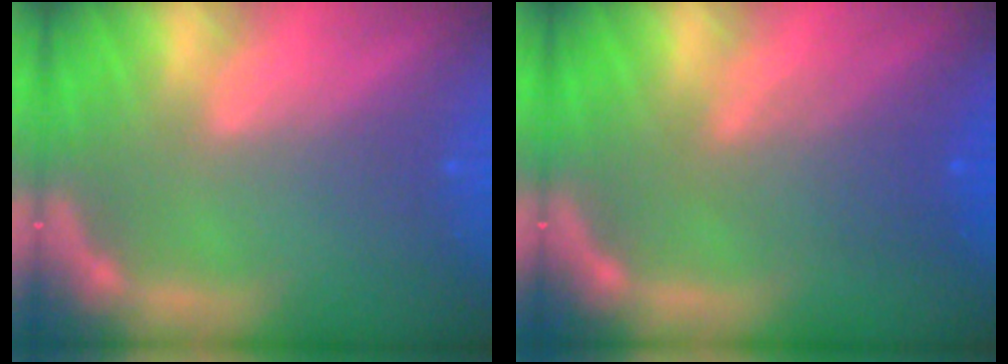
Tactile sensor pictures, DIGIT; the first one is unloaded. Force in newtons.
{"total": 4.1}